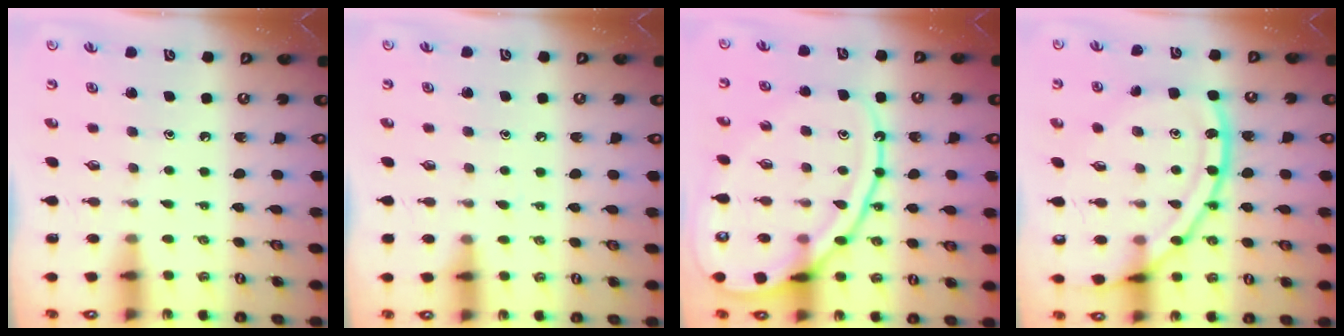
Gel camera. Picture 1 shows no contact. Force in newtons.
{"total": 4.7, "press": 4.7, "slide": 0.7}
{"total": 16.6, "press": 16.6, "slide": 1.1}
{"total": 17.7, "press": 17.7, "slide": 1.1}